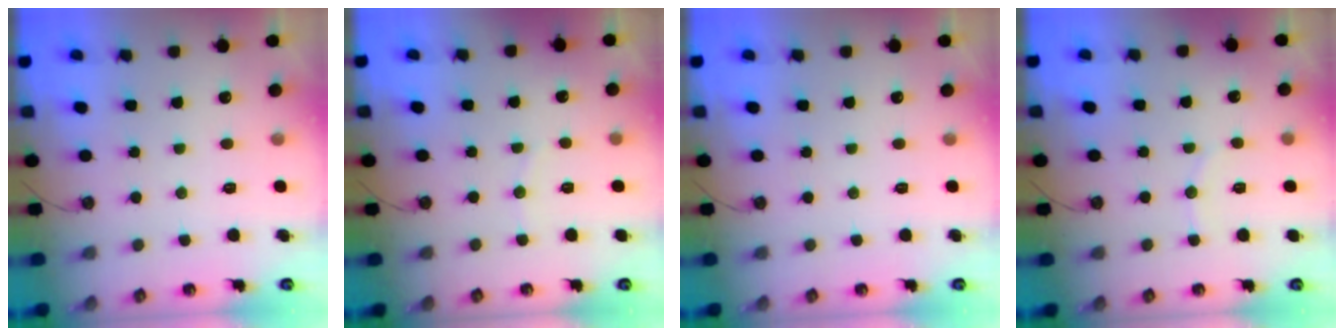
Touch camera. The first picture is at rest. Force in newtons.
{"total": 3.0, "press": 2.9, "slide": 0.7}
{"total": 0.0}
{"total": 5.5, "press": 5.4, "slide": 1.0}